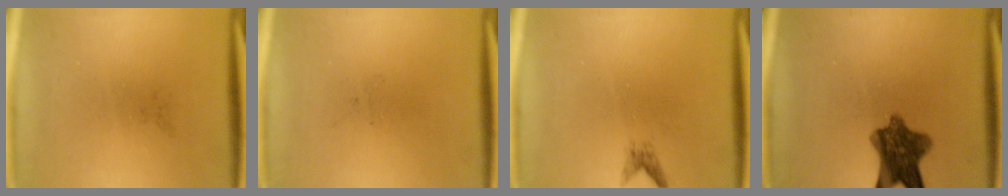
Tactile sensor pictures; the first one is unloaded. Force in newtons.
{"total": 0.0}
{"total": 1.1}
{"total": 8.6}